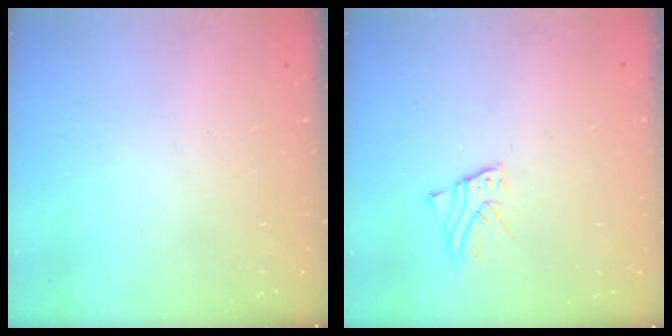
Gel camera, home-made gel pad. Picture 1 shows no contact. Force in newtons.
{"total": 2.8, "press": 2.8, "slide": 0.2}